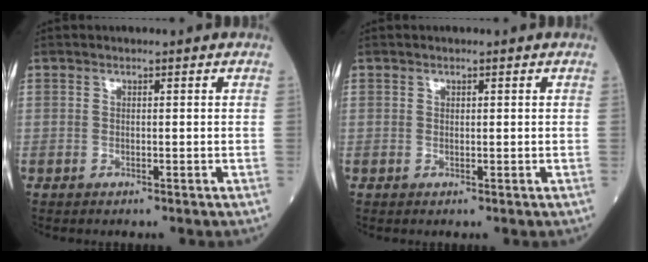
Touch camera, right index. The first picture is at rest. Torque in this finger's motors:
{"motor_torque": [-0.17, -0.05, -0.02, -0.01]}